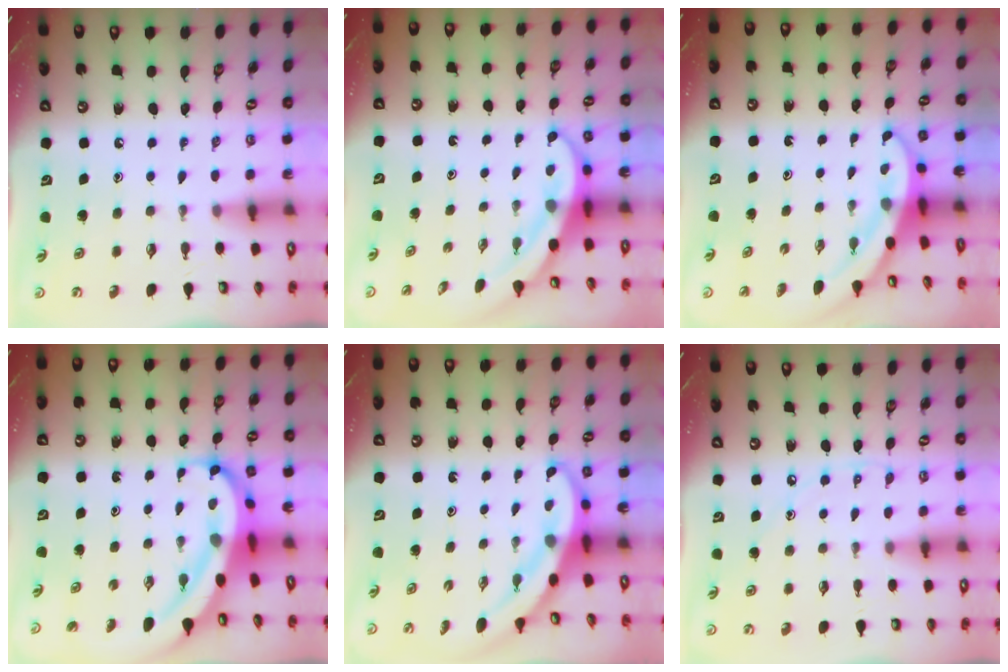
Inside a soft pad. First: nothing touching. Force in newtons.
{"total": 4.4, "press": 4.4, "slide": 0.7}
{"total": 3.7, "press": 3.7, "slide": 0.2}
{"total": 8.9, "press": 8.9, "slide": 1.0}
{"total": 3.6, "press": 3.6, "slide": 0.3}
{"total": 5.1, "press": 5.1, "slide": 0.7}